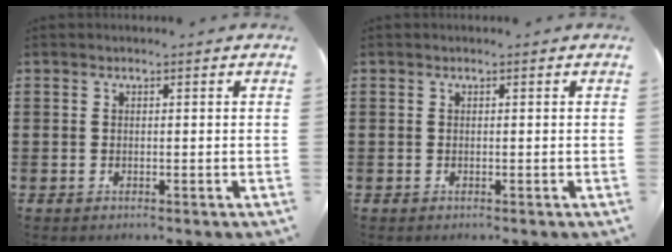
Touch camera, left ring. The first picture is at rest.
{"total": 0.0}